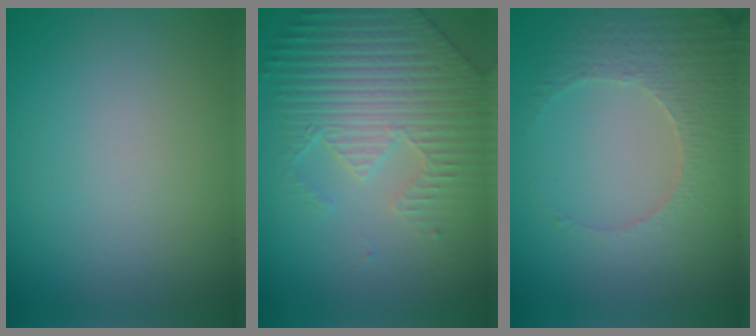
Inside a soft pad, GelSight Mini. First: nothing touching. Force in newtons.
{"total": 4.7, "press": 4.6, "slide": 1.1}
{"total": 4.7, "press": 3.5, "slide": 3.1}